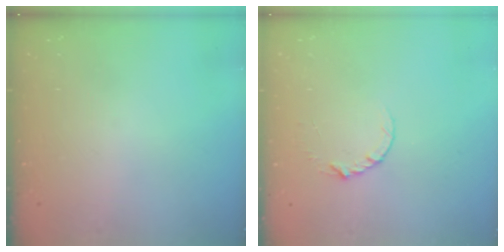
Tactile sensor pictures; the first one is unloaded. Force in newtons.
{"total": 3.7, "press": 3.7, "slide": 0.5}